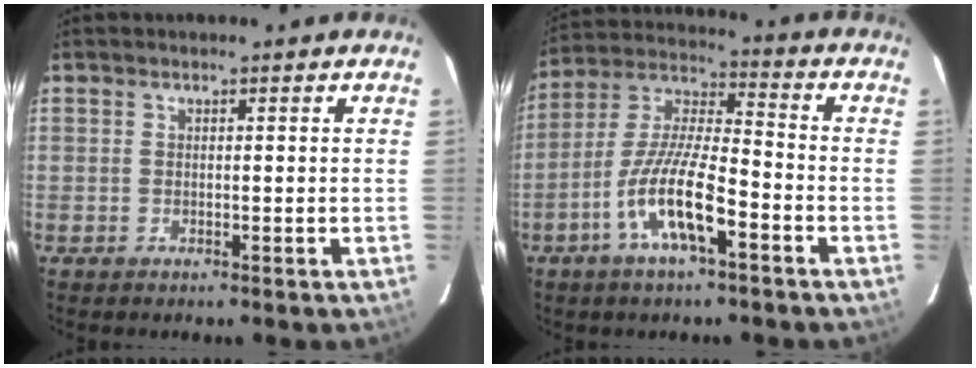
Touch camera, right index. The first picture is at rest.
{"total": 12.8, "force": [-6.1, 2.9, 10.9], "torque": [-0.224, -0.003, -0.115]}